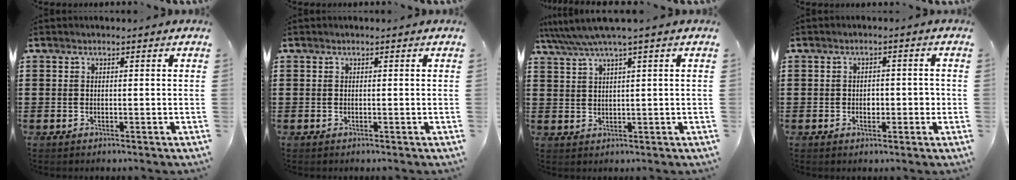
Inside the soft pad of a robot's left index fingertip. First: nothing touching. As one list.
[{"total": 0.0}, {"total": 3.9, "force": [2.5, -0.3, 2.9], "torque": [-0.064, -0.006, 0.042]}, {"total": 2.3, "force": [-0.5, 1.4, 1.7], "torque": [-0.026, 0.001, -0.014]}]